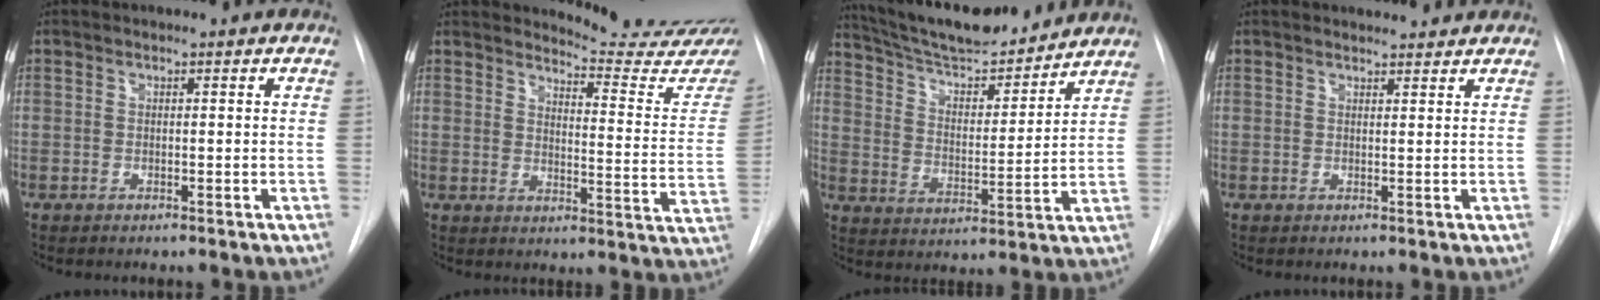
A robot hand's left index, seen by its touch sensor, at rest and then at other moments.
{"total": 15.3, "force": [15.2, -0.2, 1.7], "torque": [-0.010, -0.138, 0.157]}
{"total": 15.9, "force": [14.5, 2.5, 6.0], "torque": [-0.103, 0.001, 0.239]}
{"total": 2.2, "force": [2.1, 0.5, 0.2], "torque": [-0.007, 0.006, 0.024]}